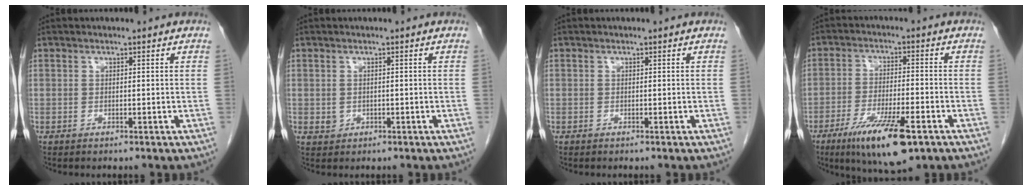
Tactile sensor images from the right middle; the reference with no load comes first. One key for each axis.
{"total": 1.3, "fx": -0.1, "fy": 1.2, "fz": 0.4, "tx": -0.009, "ty": 0.002, "tz": 0.005}
{"total": 0.0}
{"total": 12.0, "fx": -6.9, "fy": 2.2, "fz": 9.5, "tx": -0.171, "ty": -0.025, "tz": -0.109}